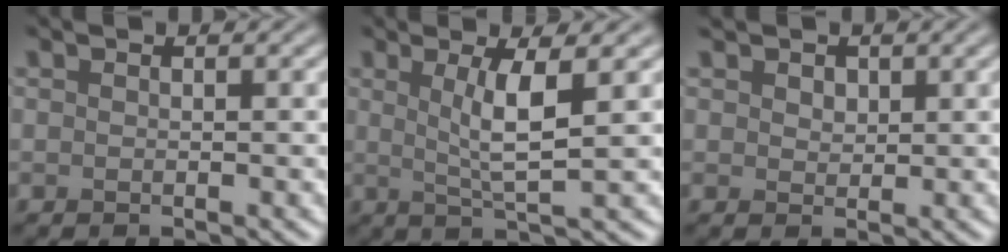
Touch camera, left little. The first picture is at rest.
{"total": 4.2, "force": [1.0, 0.7, 4.0], "torque": [-0.073, -0.003, 0.020]}
{"total": 2.1, "force": [1.3, 1.4, 0.9], "torque": [-0.020, 0.005, 0.016]}